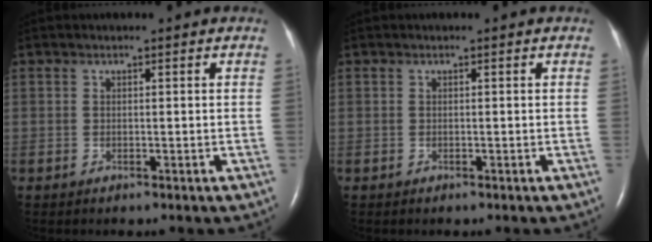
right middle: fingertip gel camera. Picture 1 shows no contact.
{"total": 0.0}